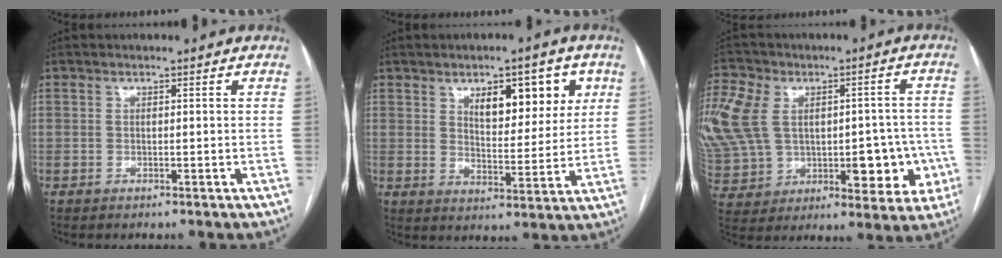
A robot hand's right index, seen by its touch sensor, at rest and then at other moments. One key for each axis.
{"total": 9.6, "fx": 4.4, "fy": 4.1, "fz": 7.5, "tx": -0.102, "ty": 0.005, "tz": 0.070}
{"total": 24.6, "fx": 0.9, "fy": 16.6, "fz": 18.2, "tx": -0.369, "ty": 0.059, "tz": 0.054}